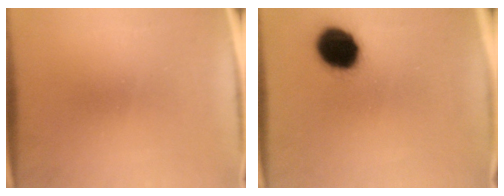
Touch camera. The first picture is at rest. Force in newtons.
{"total": 13.1}